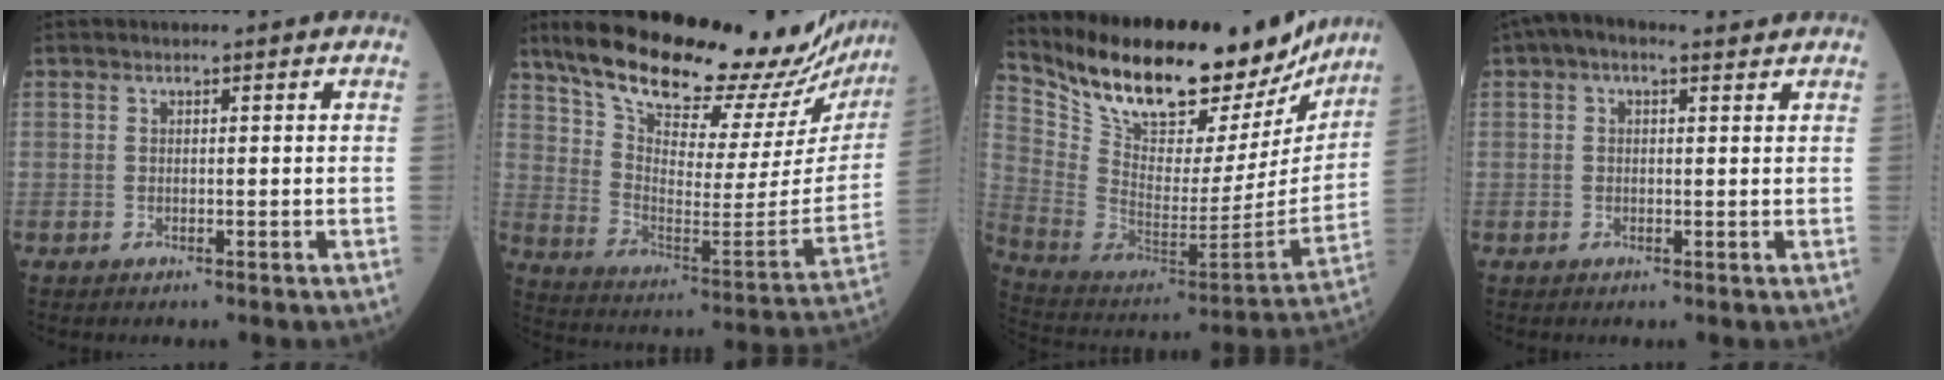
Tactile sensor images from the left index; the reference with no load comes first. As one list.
[{"total": 30.5, "force": [26.9, 6.2, 13.0], "torque": [-0.219, -0.072, 0.365]}, {"total": 27.8, "force": [23.4, 8.4, 12.4], "torque": [-0.214, -0.021, 0.353]}, {"total": 3.9, "force": [2.5, 1.7, 2.5], "torque": [-0.054, 0.031, 0.040]}]